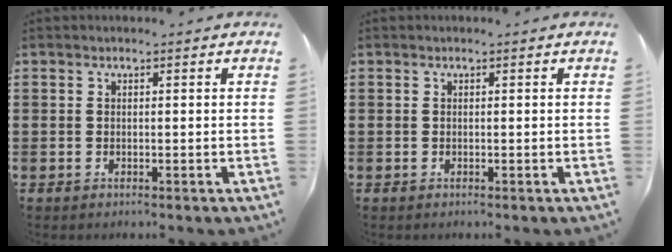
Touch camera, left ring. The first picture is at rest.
{"total": 0.0}